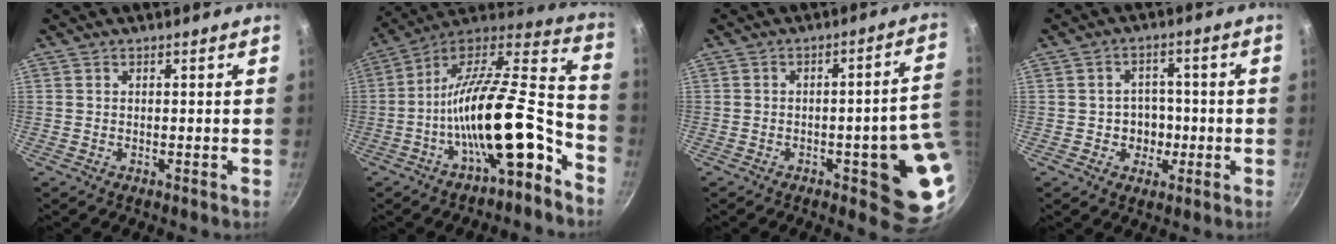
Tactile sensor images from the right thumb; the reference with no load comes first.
{"total": 21.7, "force": [-9.6, 7.1, 18.2], "torque": [-0.263, 0.073, -0.177]}
{"total": 14.1, "force": [-2.8, 4.3, 13.1], "torque": [-0.107, 0.015, -0.034]}
{"total": 5.1, "force": [-1.0, 4.6, 2.0], "torque": [0.005, 0.010, -0.016]}